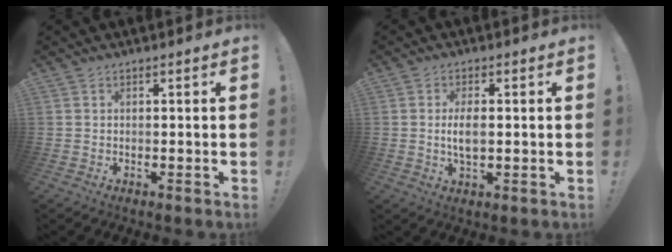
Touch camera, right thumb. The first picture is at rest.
{"total": 5.0, "force": [0.0, 2.2, 4.5], "torque": [-0.080, -0.006, -0.006]}